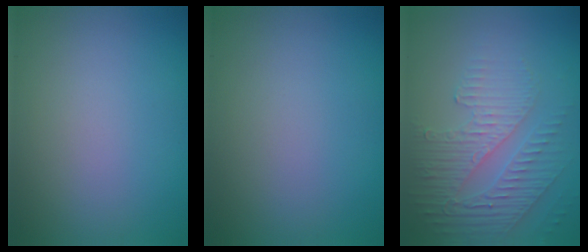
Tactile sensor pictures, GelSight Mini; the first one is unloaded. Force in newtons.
{"total": 0.0}
{"total": 5.0, "press": 3.1, "slide": 3.9}